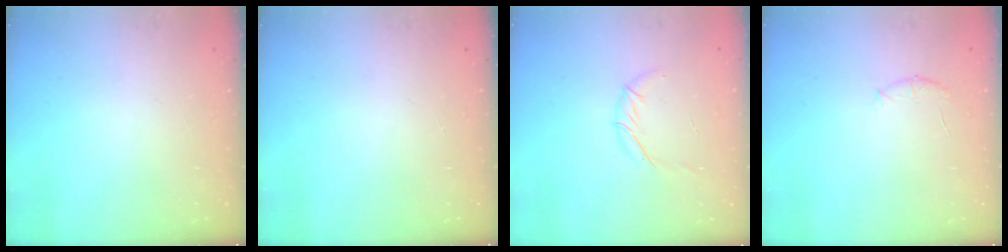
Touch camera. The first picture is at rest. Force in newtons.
{"total": 0.0}
{"total": 5.7, "press": 5.5, "slide": 1.4}
{"total": 6.7, "press": 6.5, "slide": 1.9}